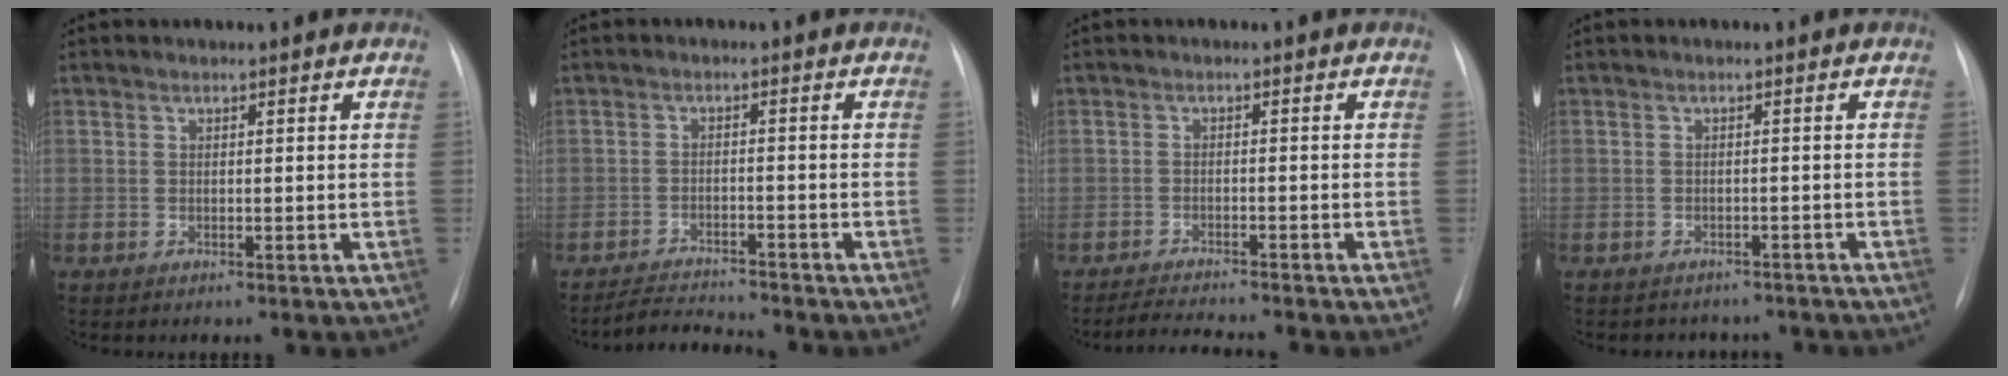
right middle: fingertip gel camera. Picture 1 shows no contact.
{"total": 4.7, "force": [-4.7, -0.5, 0.2], "torque": [-0.008, -0.013, -0.080]}
{"total": 5.3, "force": [-5.0, -0.3, 1.7], "torque": [-0.030, -0.018, -0.081]}
{"total": 5.5, "force": [-5.0, 2.5, 0.3], "torque": [0.000, 0.011, -0.051]}